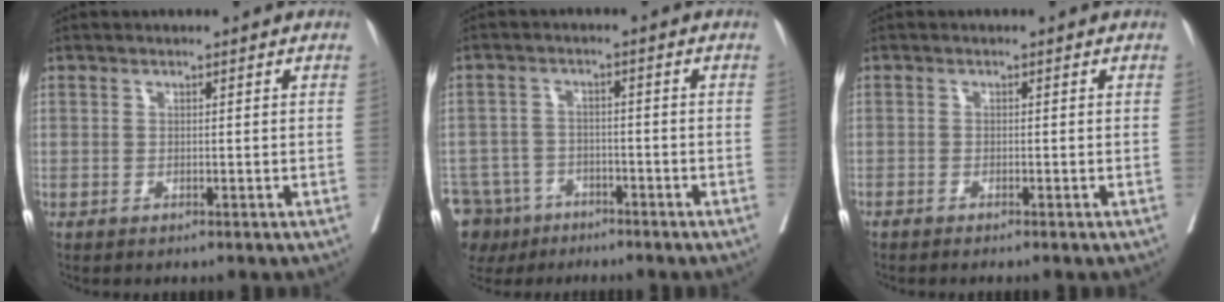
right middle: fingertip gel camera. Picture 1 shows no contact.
{"total": 10.4, "force": [-6.9, 7.5, 2.3], "torque": [-0.067, -0.002, -0.110]}
{"total": 0.9, "force": [-0.9, -0.1, 0.4], "torque": [-0.005, 0.001, -0.015]}